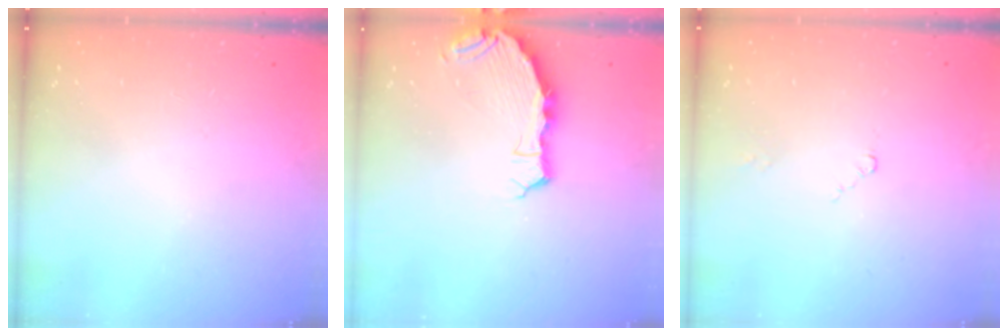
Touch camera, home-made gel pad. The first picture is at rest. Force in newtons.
{"total": 6.9, "press": 5.4, "slide": 4.3}
{"total": 2.0, "press": 2.0, "slide": 0.3}